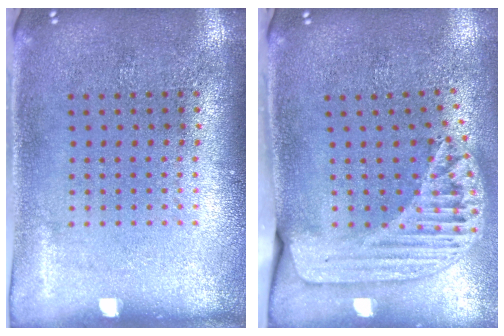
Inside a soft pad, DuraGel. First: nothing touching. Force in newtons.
{"total": 1.8, "press": 1.6, "slide": 0.9}